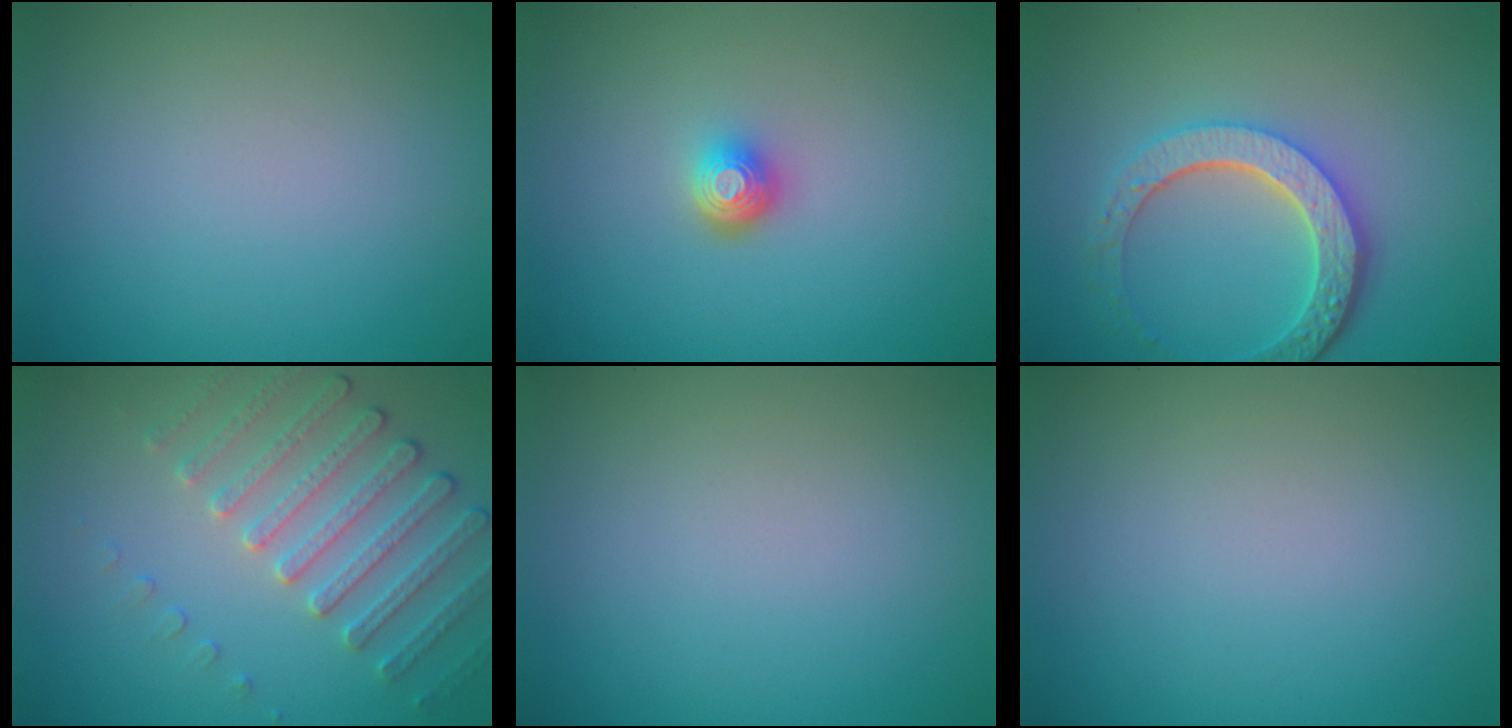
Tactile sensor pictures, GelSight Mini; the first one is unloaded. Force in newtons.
{"total": 1.9, "press": 1.4, "slide": 1.3}
{"total": 5.4, "press": 4.3, "slide": 3.4}
{"total": 4.0, "press": 3.7, "slide": 1.4}
{"total": 0.0}
{"total": 0.0}